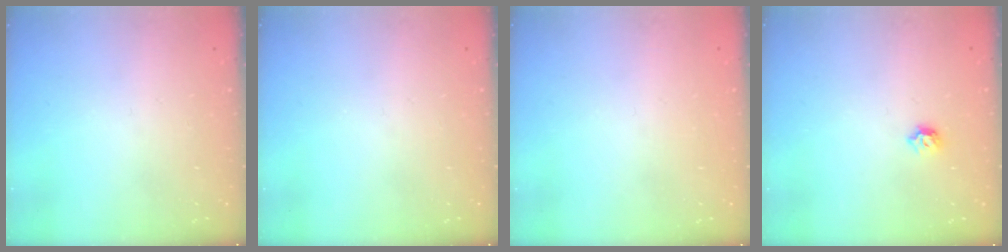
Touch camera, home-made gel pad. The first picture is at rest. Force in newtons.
{"total": 0.0}
{"total": 0.7, "press": 0.7, "slide": 0.1}
{"total": 6.1, "press": 6.0, "slide": 1.1}